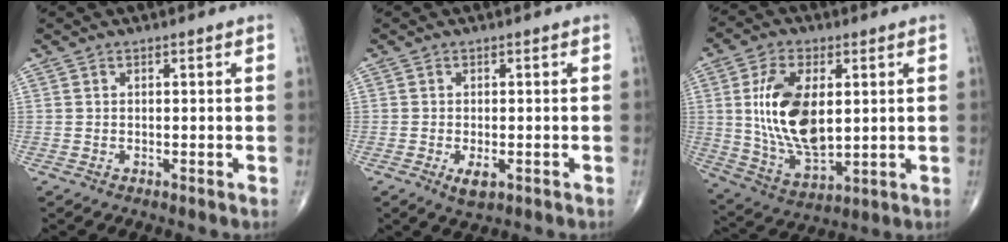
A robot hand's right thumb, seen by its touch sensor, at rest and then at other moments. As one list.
[{"total": 2.9, "force": [-1.1, 1.3, 2.3], "torque": [-0.039, -0.005, -0.016]}, {"total": 16.5, "force": [2.5, 8.8, 13.8], "torque": [-0.252, -0.016, 0.058]}]